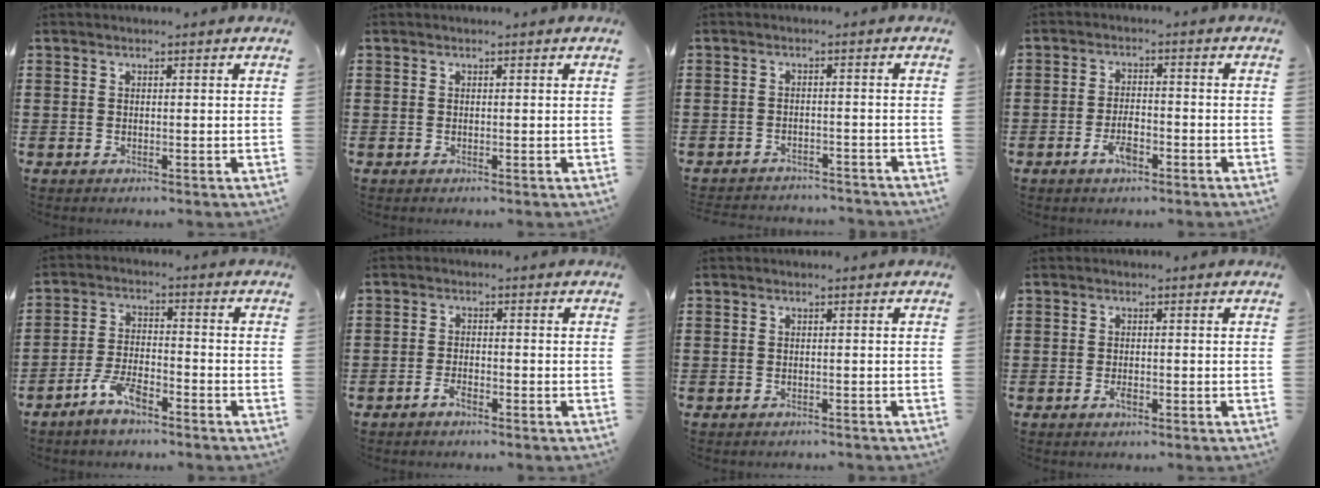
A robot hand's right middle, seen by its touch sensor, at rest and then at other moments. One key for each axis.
{"total": 0.0}
{"total": 2.5, "fx": -2.5, "fy": 0.4, "fz": -0.1, "tx": -0.005, "ty": 0.001, "tz": -0.054}
{"total": 3.9, "fx": -2.2, "fy": 1.5, "fz": 2.9, "tx": -0.062, "ty": 0.002, "tz": -0.044}
{"total": 5.8, "fx": -4.3, "fy": 1.7, "fz": 3.4, "tx": -0.076, "ty": 0.006, "tz": -0.085}
{"total": 2.1, "fx": -1.6, "fy": 0.6, "fz": 1.2, "tx": -0.030, "ty": -0.001, "tz": -0.033}
{"total": 0.7, "fx": -0.7, "fy": 0.1, "fz": 0.0, "tx": -0.001, "ty": 0.001, "tz": -0.015}
{"total": 1.5, "fx": -0.7, "fy": 0.6, "fz": 1.2, "tx": -0.031, "ty": -0.005, "tz": -0.015}